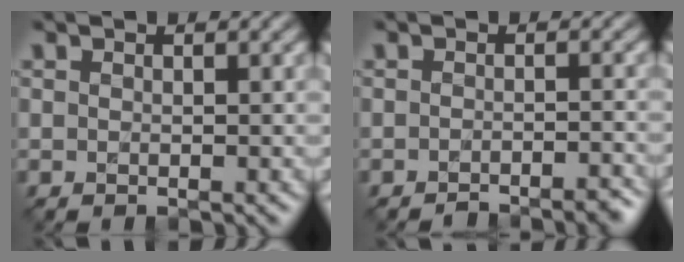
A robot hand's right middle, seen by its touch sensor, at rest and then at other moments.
{"total": 2.5, "force": [-2.3, 0.4, 0.8], "torque": [-0.002, 0.004, -0.033]}